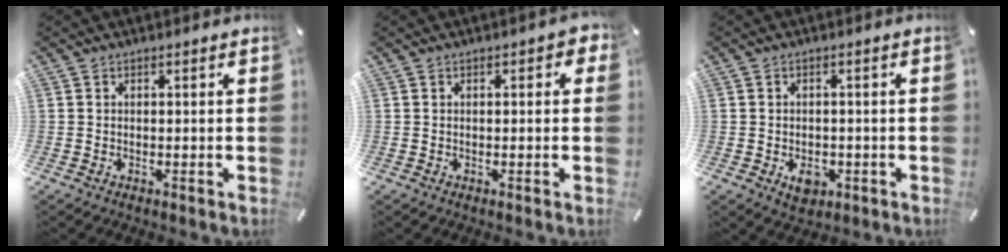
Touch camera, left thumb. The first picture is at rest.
{"total": 1.5, "force": [0.0, 1.0, 1.1], "torque": [-0.013, 0.004, -0.003]}
{"total": 4.8, "force": [-1.7, 3.5, 2.8], "torque": [-0.034, 0.000, -0.029]}